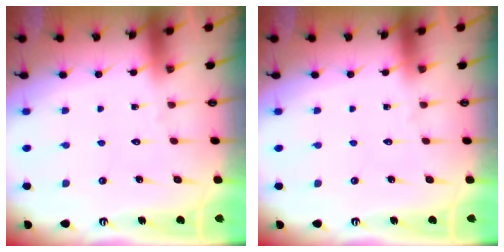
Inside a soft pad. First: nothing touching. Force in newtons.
{"total": 0.0}